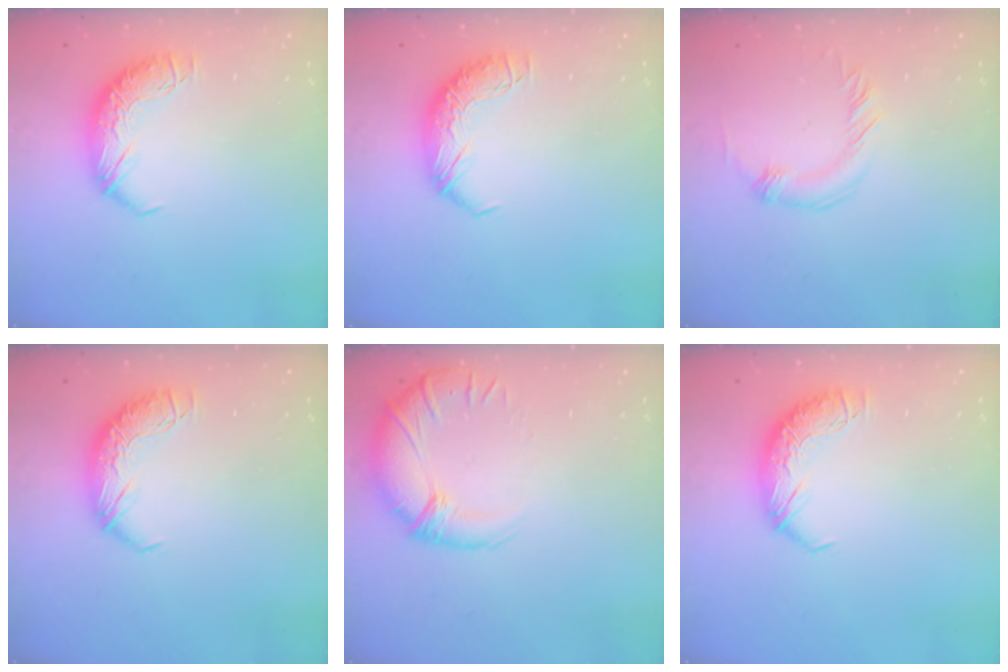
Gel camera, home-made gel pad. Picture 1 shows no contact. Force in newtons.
{"total": 0.0}
{"total": 2.1, "press": 2.0, "slide": 0.5}
{"total": 0.0}
{"total": 2.8, "press": 0.1, "slide": 2.8}
{"total": 0.0}